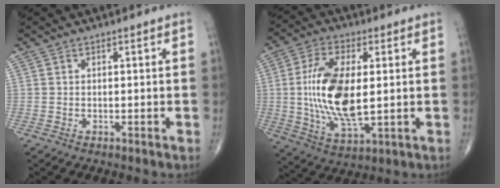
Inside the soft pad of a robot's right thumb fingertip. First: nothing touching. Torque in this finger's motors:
{"motor_torque": [2.51, 2.49, 1.79, -0.36, 0.23]}